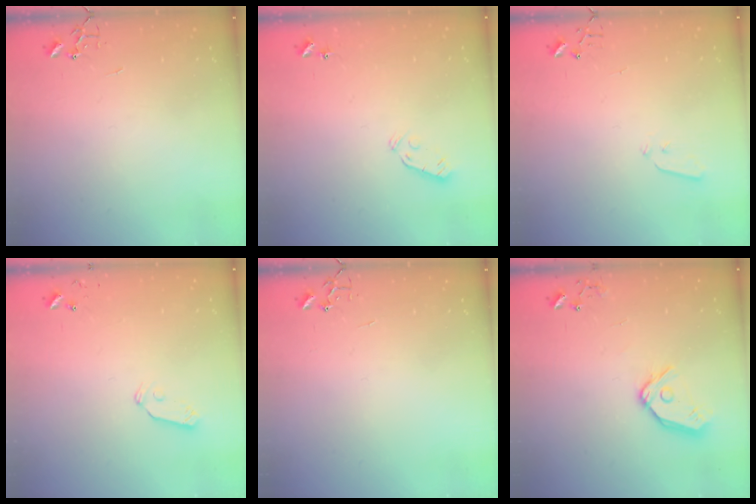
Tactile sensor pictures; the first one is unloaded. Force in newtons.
{"total": 3.8, "press": 3.7, "slide": 0.8}
{"total": 3.5, "press": 3.4, "slide": 0.6}
{"total": 5.6, "press": 5.6, "slide": 0.3}
{"total": 0.0}
{"total": 12.2, "press": 12.1, "slide": 1.5}